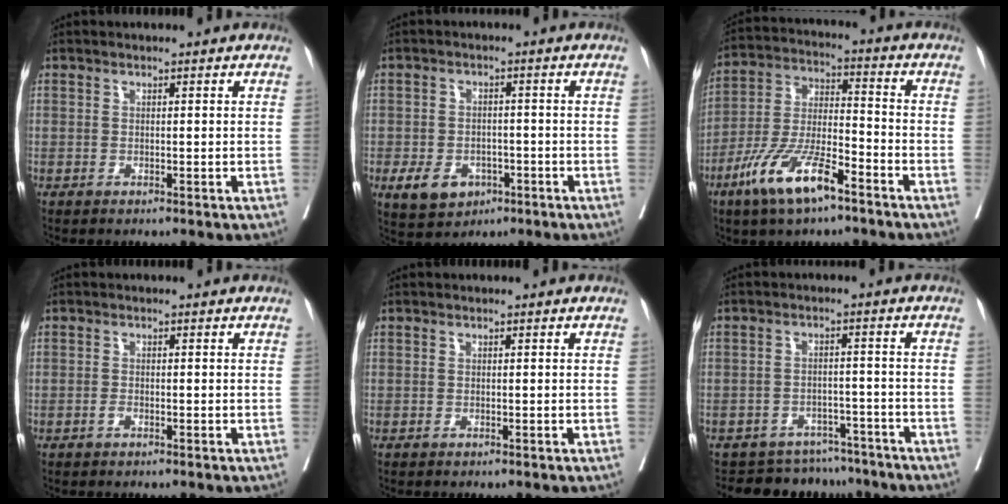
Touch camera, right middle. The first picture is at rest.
{"total": 6.9, "force": [-3.2, 5.1, 3.4], "torque": [-0.057, 0.007, -0.040]}
{"total": 12.4, "force": [-7.5, 2.9, 9.4], "torque": [-0.194, -0.011, -0.143]}
{"total": 0.6, "force": [-0.4, 0.2, 0.4], "torque": [-0.006, 0.001, -0.008]}
{"total": 0.0}
{"total": 8.1, "force": [-7.2, 3.6, -0.3], "torque": [0.016, 0.027, -0.095]}